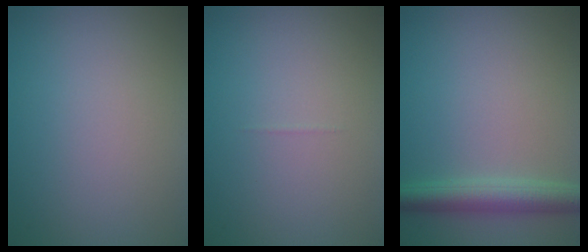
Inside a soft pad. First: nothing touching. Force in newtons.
{"total": 0.0}
{"total": 3.6, "press": 3.6, "slide": 0.1}